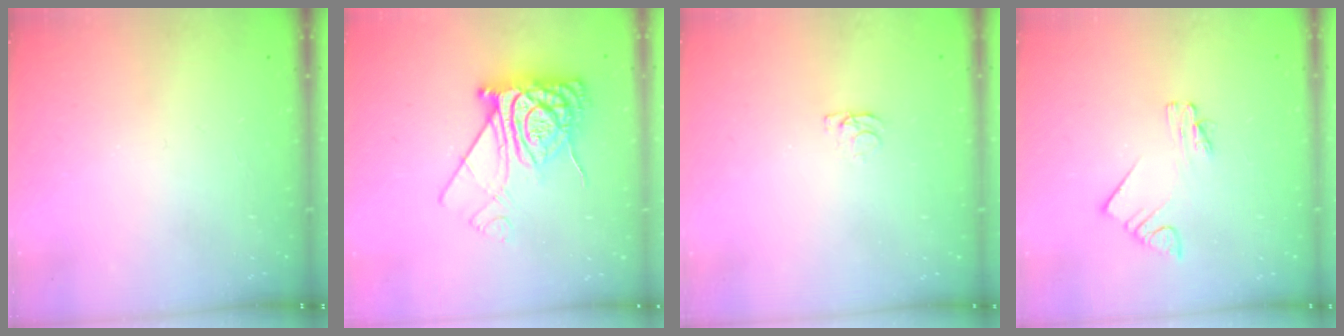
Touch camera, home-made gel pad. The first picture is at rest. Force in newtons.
{"total": 12.3, "press": 12.3, "slide": 1.0}
{"total": 1.2, "press": 1.1, "slide": 0.3}
{"total": 1.9, "press": 1.9, "slide": 0.1}